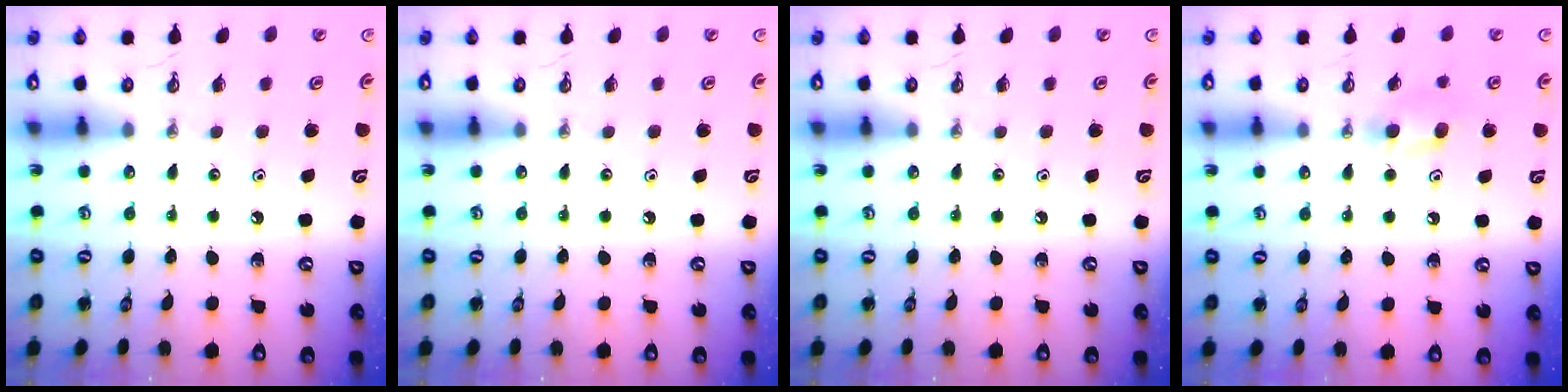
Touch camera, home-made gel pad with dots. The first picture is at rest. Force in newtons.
{"total": 0.0}
{"total": 0.0}
{"total": 7.2, "press": 7.2, "slide": 1.1}